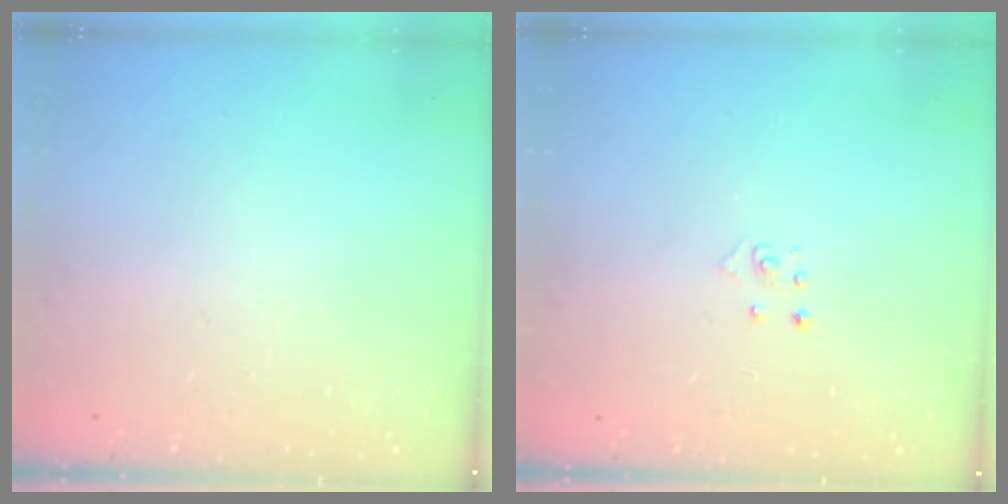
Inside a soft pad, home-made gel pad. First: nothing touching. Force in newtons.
{"total": 2.8, "press": 2.8, "slide": 0.3}